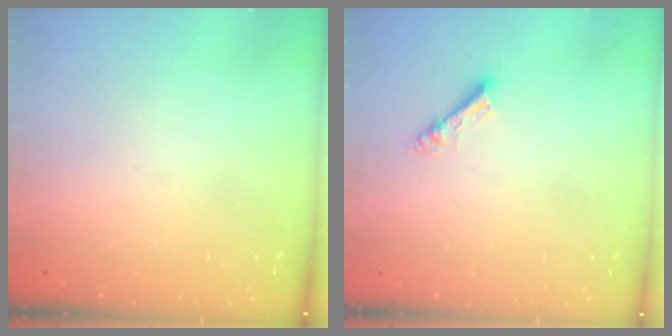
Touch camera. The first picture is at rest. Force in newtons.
{"total": 4.3, "press": 4.3, "slide": 0.3}